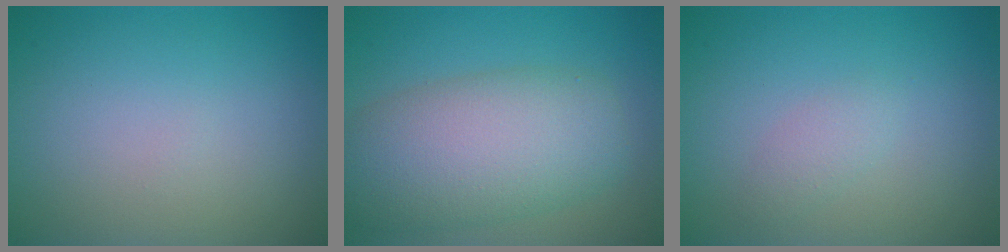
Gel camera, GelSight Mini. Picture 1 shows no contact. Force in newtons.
{"total": 8.5, "press": 8.5, "slide": 0.2}
{"total": 1.3, "press": 1.3, "slide": 0.1}